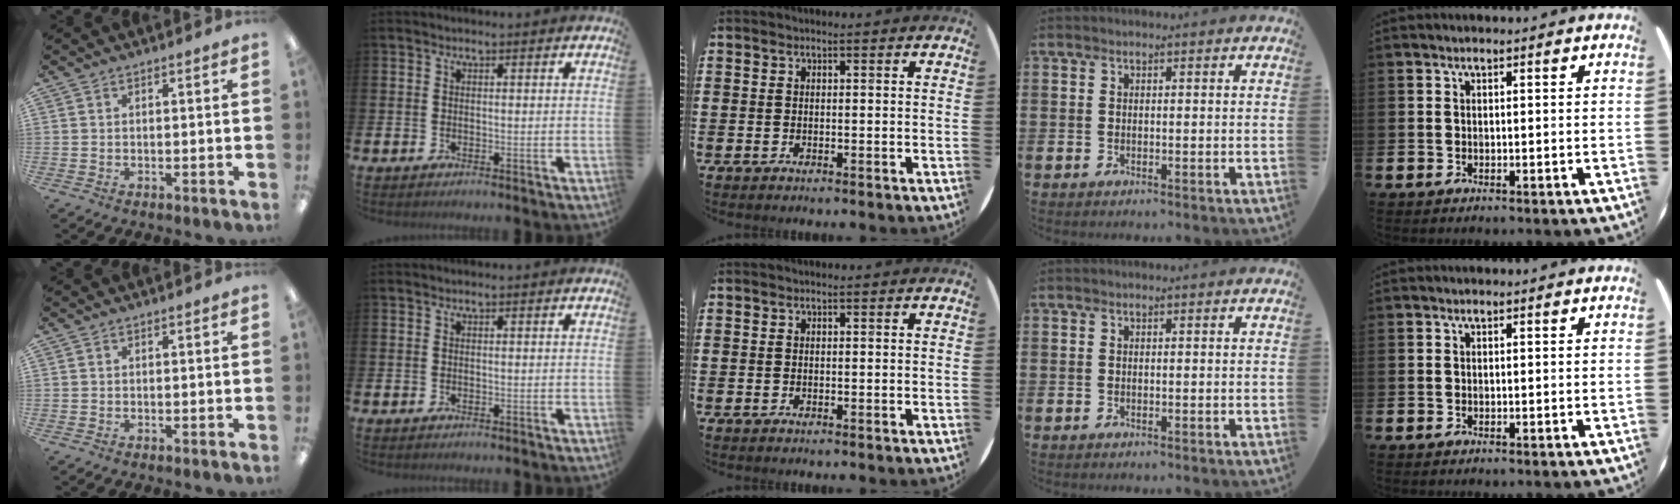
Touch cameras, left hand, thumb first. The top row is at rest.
{}